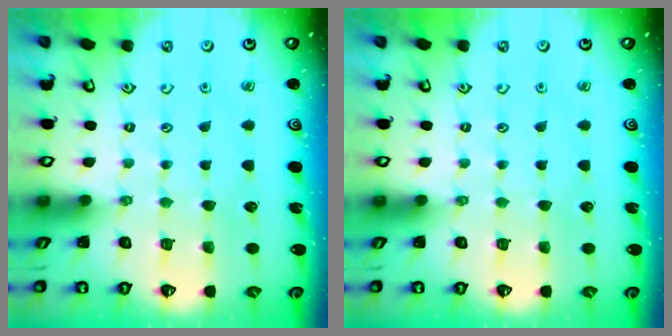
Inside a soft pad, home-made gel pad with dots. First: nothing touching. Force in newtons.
{"total": 0.0}